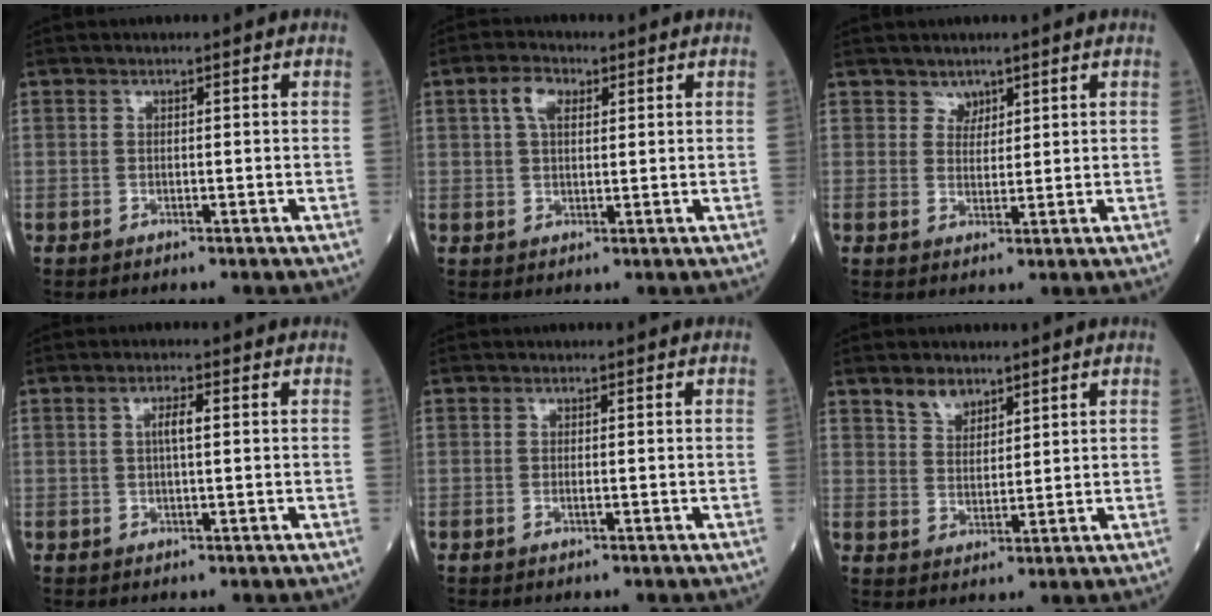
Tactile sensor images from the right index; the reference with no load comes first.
{"total": 4.1, "force": [1.6, 2.2, 3.0], "torque": [-0.061, 0.013, 0.030]}
{"total": 2.0, "force": [1.5, 1.3, 0.2], "torque": [0.004, -0.004, 0.022]}
{"total": 2.5, "force": [0.4, 0.3, 2.4], "torque": [-0.046, 0.002, 0.007]}
{"total": 0.7, "force": [-0.3, 0.1, 0.6], "torque": [-0.011, -0.001, -0.005]}
{"total": 4.1, "force": [3.1, 2.2, 1.5], "torque": [-0.028, 0.000, 0.062]}